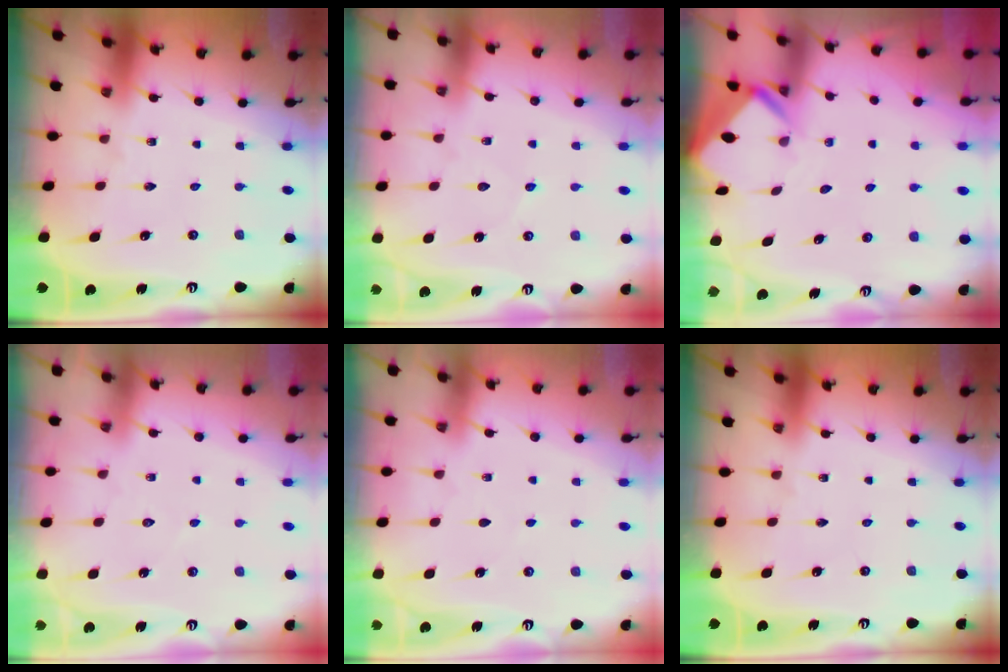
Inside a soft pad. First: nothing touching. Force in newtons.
{"total": 2.3, "press": 2.3, "slide": 0.3}
{"total": 2.8, "press": 2.8, "slide": 0.2}
{"total": 3.0, "press": 3.0, "slide": 0.3}
{"total": 2.1, "press": 2.0, "slide": 0.3}
{"total": 0.0}